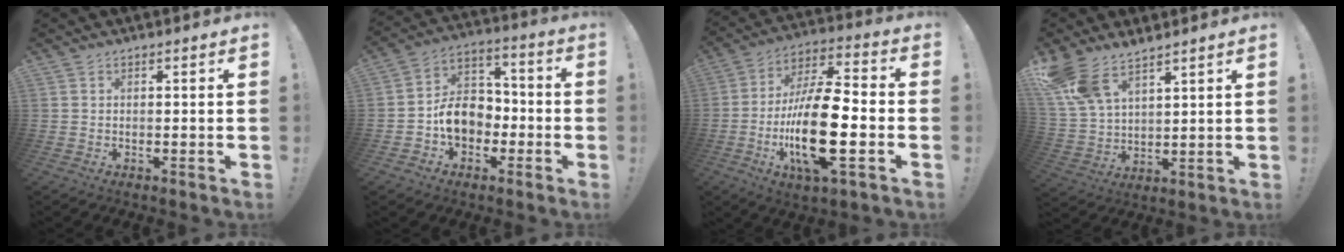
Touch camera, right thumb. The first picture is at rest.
{"total": 12.0, "force": [-3.7, 9.6, 6.3], "torque": [-0.109, 0.040, -0.059]}
{"total": 21.4, "force": [-5.0, 7.7, 19.3], "torque": [-0.371, 0.013, -0.084]}
{"total": 11.8, "force": [9.0, 5.3, 5.4], "torque": [-0.123, -0.041, 0.179]}